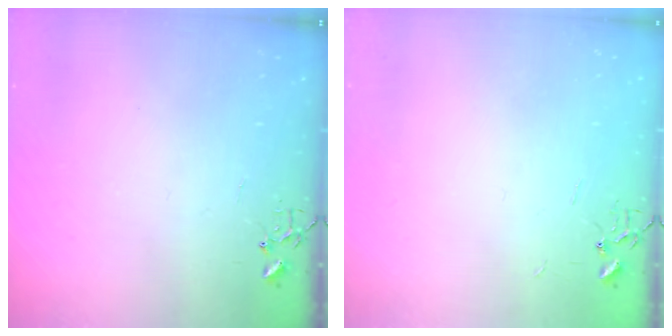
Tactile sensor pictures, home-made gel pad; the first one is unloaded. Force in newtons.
{"total": 1.8, "press": 1.8, "slide": 0.2}